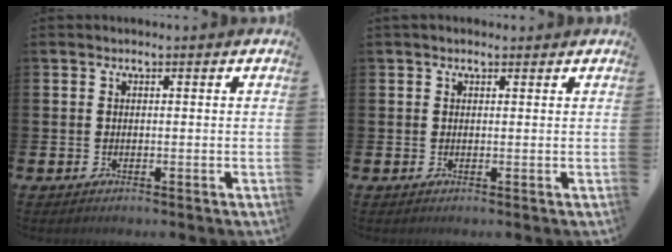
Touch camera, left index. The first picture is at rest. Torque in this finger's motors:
{"motor_torque": [0.82, -1.33, 0.03, 0.09]}